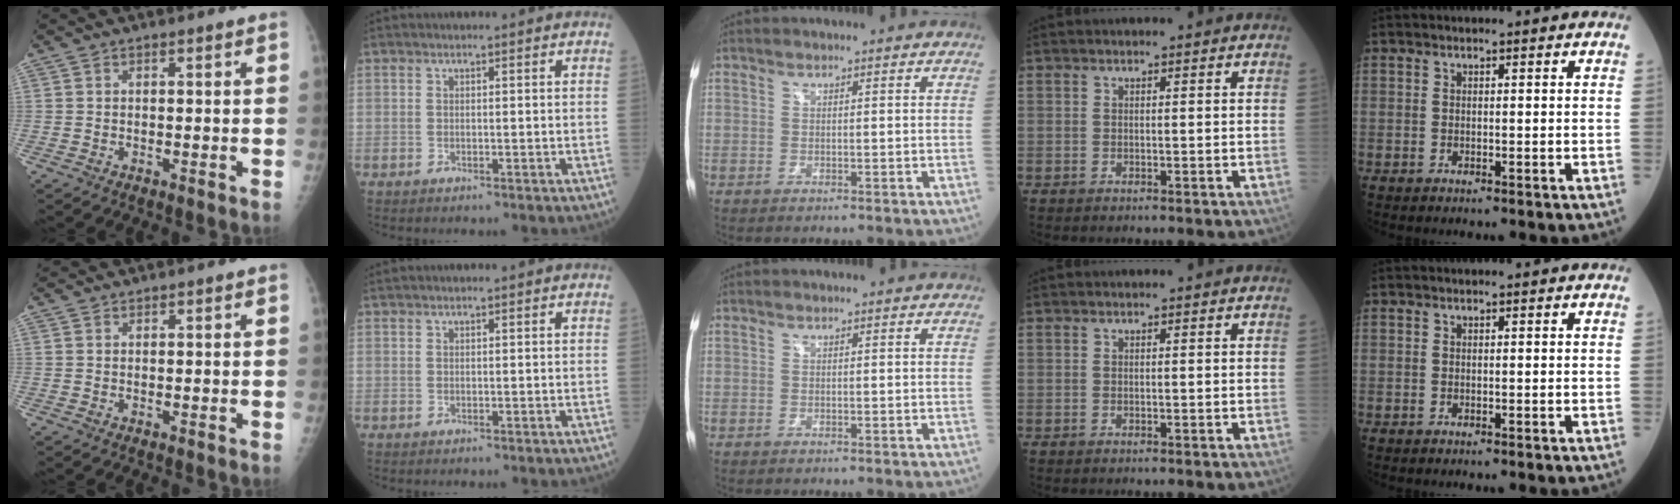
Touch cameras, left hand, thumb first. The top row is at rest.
{"thumb": {"total": 0.7, "force": [0.6, 0.2, -0.1], "torque": [0.002, 0.005, 0.013]}, "index": {"total": 0.6, "force": [0.5, -0.1, 0.2], "torque": [-0.007, 0.012, 0.016]}}